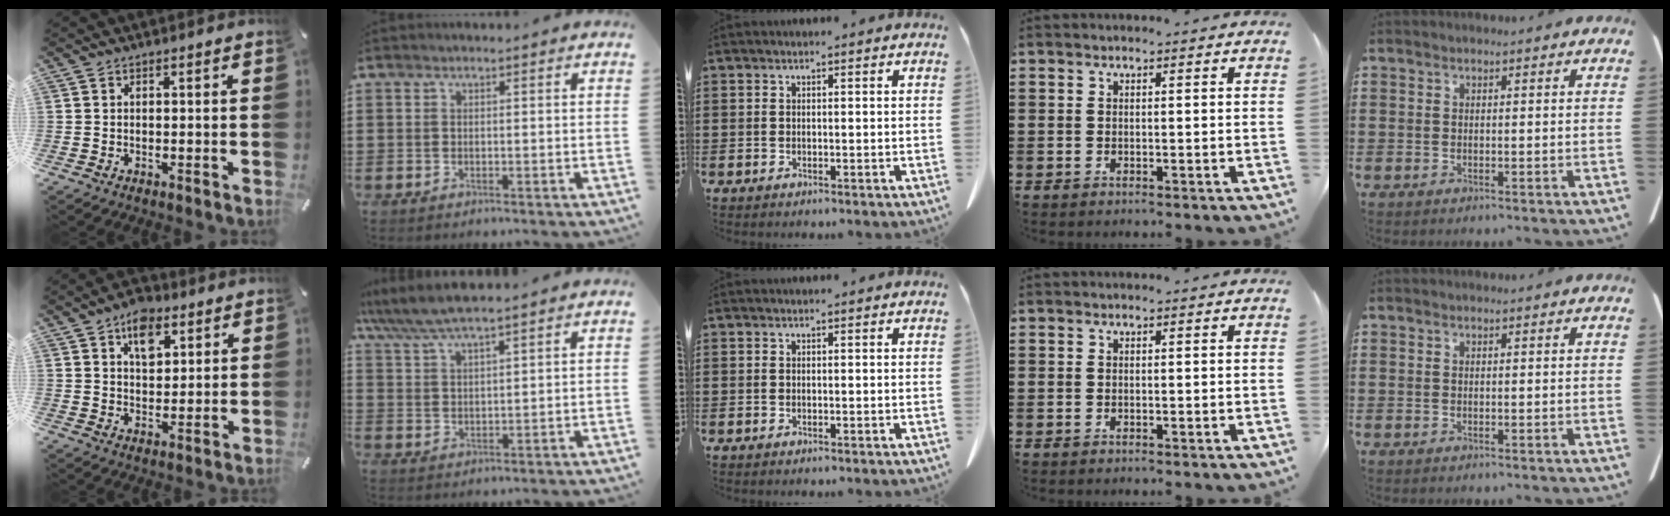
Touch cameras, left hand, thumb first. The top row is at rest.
{"thumb": {"total": 8.0, "force": [4.3, 5.1, 4.4], "torque": [-0.054, -0.015, 0.071]}, "index": {"total": 5.5, "force": [4.7, 0.5, 2.7], "torque": [-0.065, -0.015, 0.084]}}